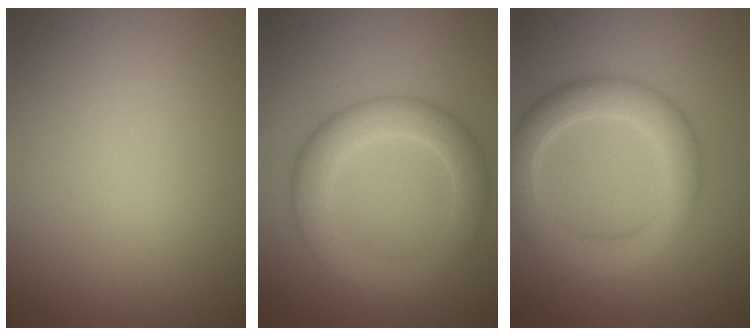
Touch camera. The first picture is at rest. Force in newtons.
{"total": 5.1, "press": 5.1, "slide": 0.5}
{"total": 5.1, "press": 5.1, "slide": 0.2}